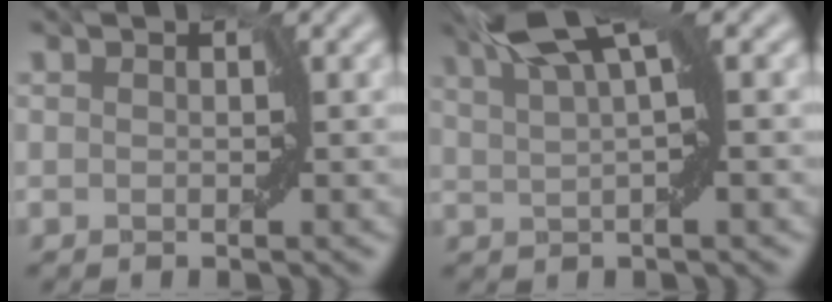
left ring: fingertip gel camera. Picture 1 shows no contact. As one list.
[{"total": 5.2, "force": [3.1, 0.6, 4.1], "torque": [-0.068, 0.016, 0.052]}]